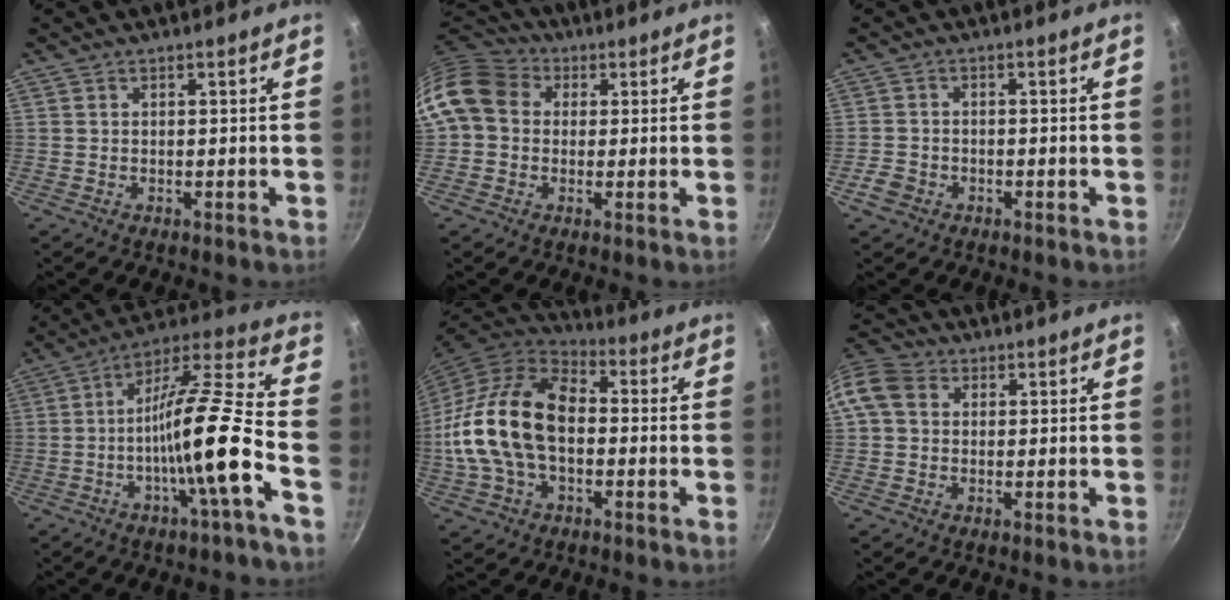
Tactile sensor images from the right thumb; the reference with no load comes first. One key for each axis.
{"total": 11.7, "fx": 2.0, "fy": 9.7, "fz": 6.2, "tx": -0.094, "ty": 0.026, "tz": 0.019}
{"total": 3.3, "fx": -1.8, "fy": 2.4, "fz": 1.3, "tx": -0.027, "ty": 0.018, "tz": -0.033}
{"total": 17.3, "fx": -5.7, "fy": 1.8, "fz": 16.2, "tx": -0.259, "ty": 0.046, "tz": -0.108}
{"total": 20.8, "fx": -1.0, "fy": 13.2, "fz": 16.0, "tx": -0.292, "ty": 0.034, "tz": -0.030}
{"total": 9.6, "fx": 1.7, "fy": 7.8, "fz": 5.2, "tx": -0.104, "ty": 0.023, "tz": 0.015}